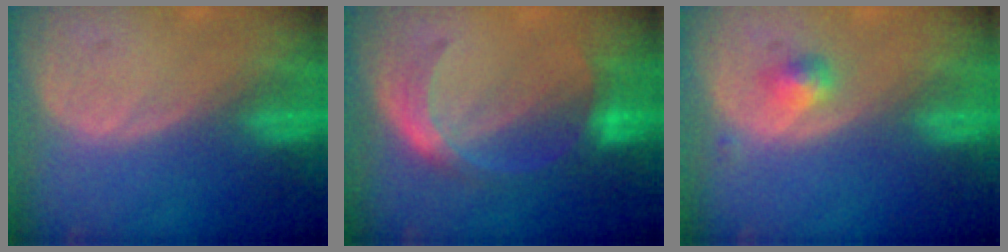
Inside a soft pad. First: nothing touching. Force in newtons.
{"total": 5.5, "press": 5.3, "slide": 1.6}
{"total": 2.0, "press": 2.0, "slide": 0.2}